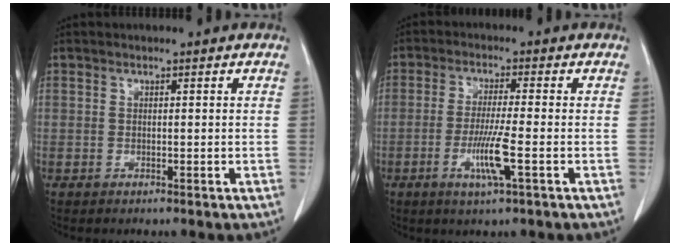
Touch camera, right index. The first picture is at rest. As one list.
[{"total": 6.3, "force": [-2.1, -0.2, 5.9], "torque": [-0.114, -0.014, -0.040]}]